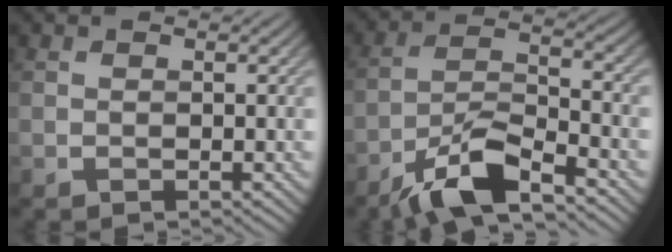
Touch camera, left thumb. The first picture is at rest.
{"total": 8.9, "force": [-6.4, 2.1, 5.9], "torque": [-0.111, 0.003, -0.128]}